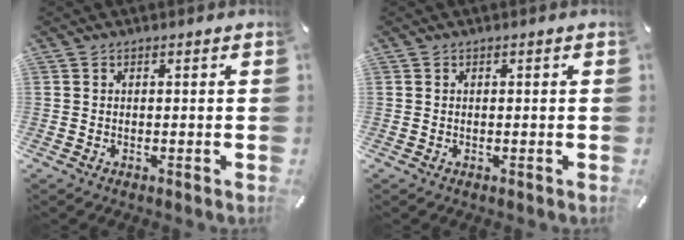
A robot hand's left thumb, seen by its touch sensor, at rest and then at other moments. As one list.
[{"total": 0.0}]